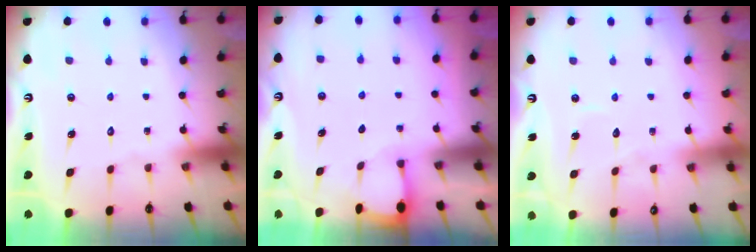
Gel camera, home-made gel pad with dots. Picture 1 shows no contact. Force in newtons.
{"total": 1.6, "press": 1.5, "slide": 0.3}
{"total": 2.9, "press": 2.9, "slide": 0.3}